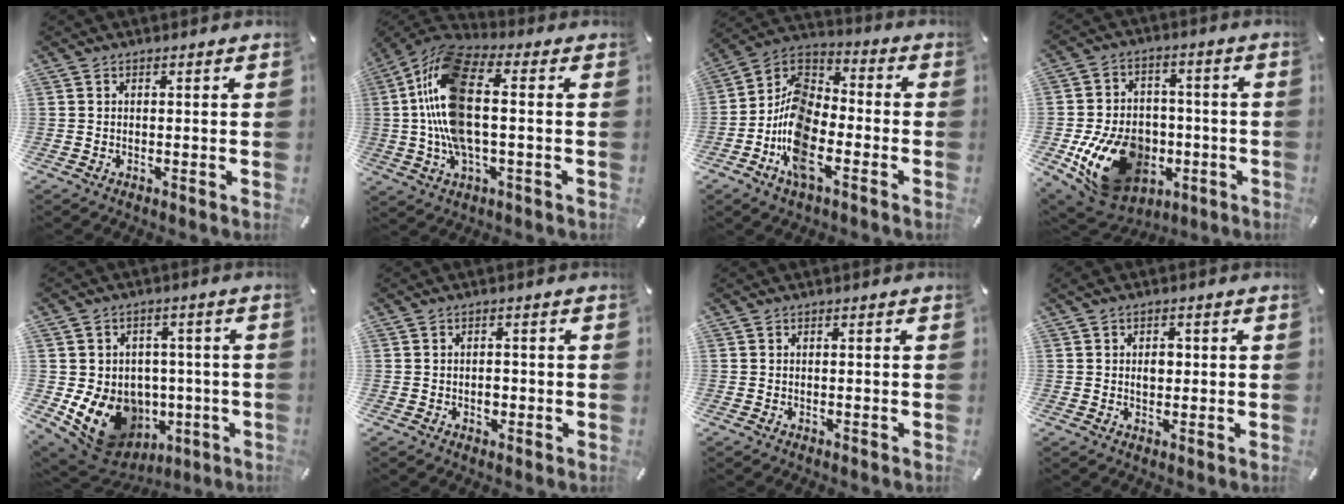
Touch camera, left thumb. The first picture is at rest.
{"total": 17.9, "force": [0.6, 8.3, 15.9], "torque": [-0.340, -0.005, 0.006]}
{"total": 14.1, "force": [-7.0, 7.6, 9.6], "torque": [-0.214, 0.017, -0.138]}
{"total": 19.2, "force": [-5.9, 14.4, 11.4], "torque": [-0.214, 0.026, -0.084]}
{"total": 13.9, "force": [-3.5, 11.5, 6.8], "torque": [-0.135, -0.004, -0.050]}
{"total": 2.1, "force": [-0.3, 1.6, 1.4], "torque": [-0.018, 0.000, -0.009]}
{"total": 0.0}
{"total": 1.9, "force": [0.2, 1.3, 1.5], "torque": [-0.023, 0.001, 0.000]}